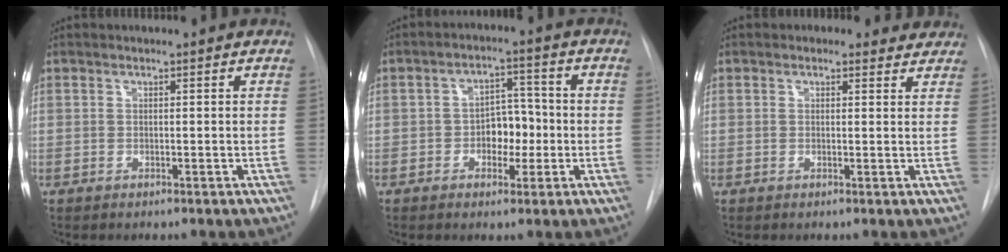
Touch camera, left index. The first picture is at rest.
{"total": 5.7, "force": [-1.2, 3.6, 4.2], "torque": [-0.059, 0.017, -0.018]}
{"total": 3.5, "force": [2.9, 1.9, 0.5], "torque": [0.005, 0.004, 0.018]}